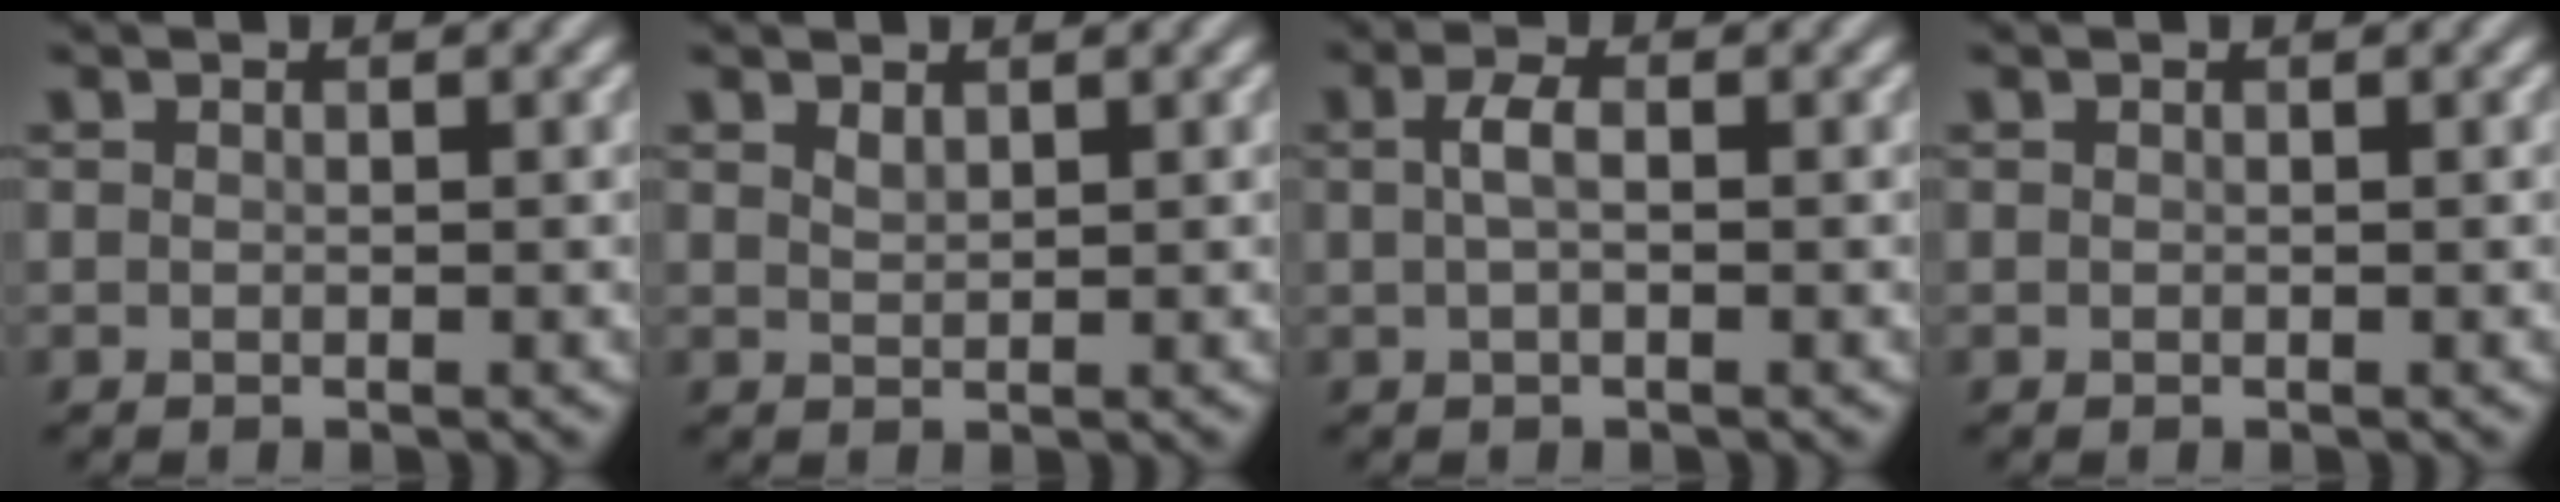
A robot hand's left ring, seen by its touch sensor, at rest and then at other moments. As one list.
[{"total": 0.9, "force": [0.8, 0.3, 0.4], "torque": [-0.010, -0.001, 0.017]}, {"total": 1.7, "force": [0.1, 0.7, 1.6], "torque": [-0.036, 0.004, 0.000]}, {"total": 0.0}]